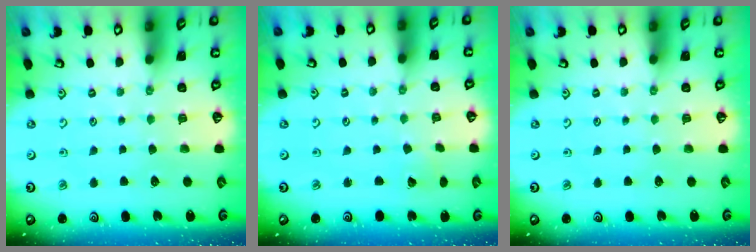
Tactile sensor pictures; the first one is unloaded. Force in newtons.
{"total": 2.3, "press": 2.3, "slide": 0.3}
{"total": 0.0}